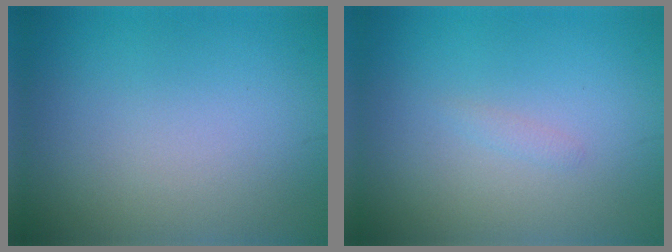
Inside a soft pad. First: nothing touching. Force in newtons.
{"total": 0.5, "press": 0.5, "slide": 0.0}